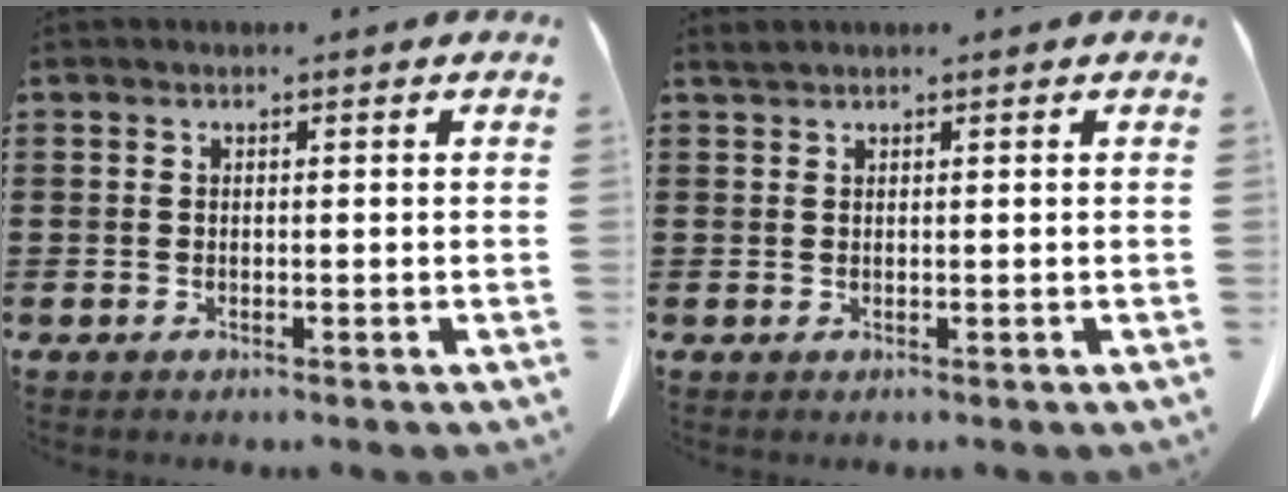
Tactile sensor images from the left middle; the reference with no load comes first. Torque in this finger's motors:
{"motor_torque": [-0.05, 0.01, 0.00, 0.00]}